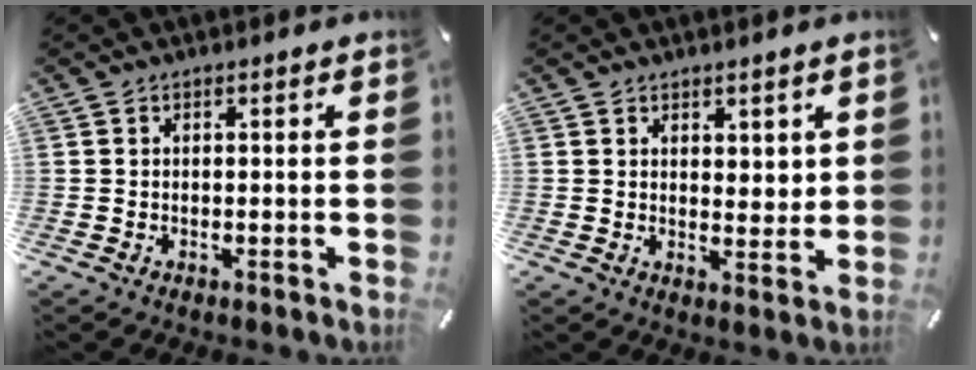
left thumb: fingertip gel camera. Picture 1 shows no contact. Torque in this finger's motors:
{"motor_torque": [0.04, -0.53, 0.06, 0.11, 0.04]}